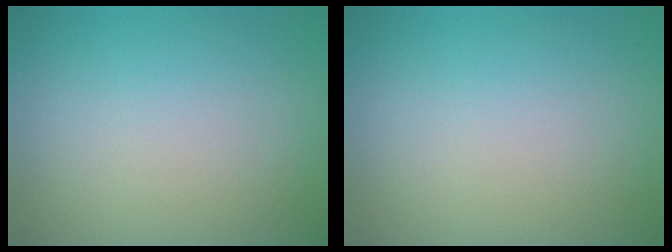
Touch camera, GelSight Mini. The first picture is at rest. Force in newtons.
{"total": 0.0}